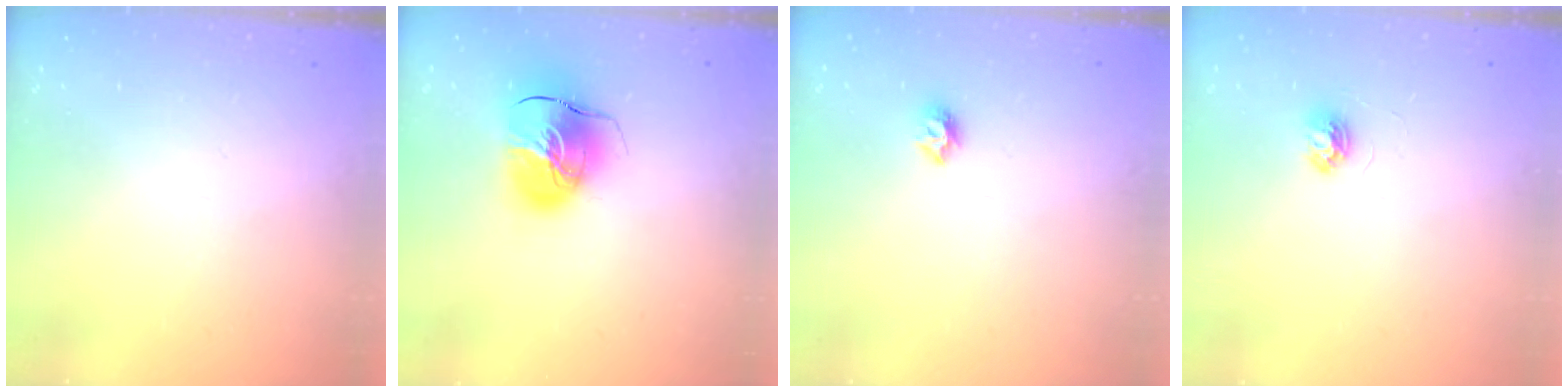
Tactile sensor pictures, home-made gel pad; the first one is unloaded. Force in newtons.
{"total": 13.3, "press": 13.2, "slide": 2.2}
{"total": 6.0, "press": 5.9, "slide": 0.7}
{"total": 3.7, "press": 3.7, "slide": 0.4}